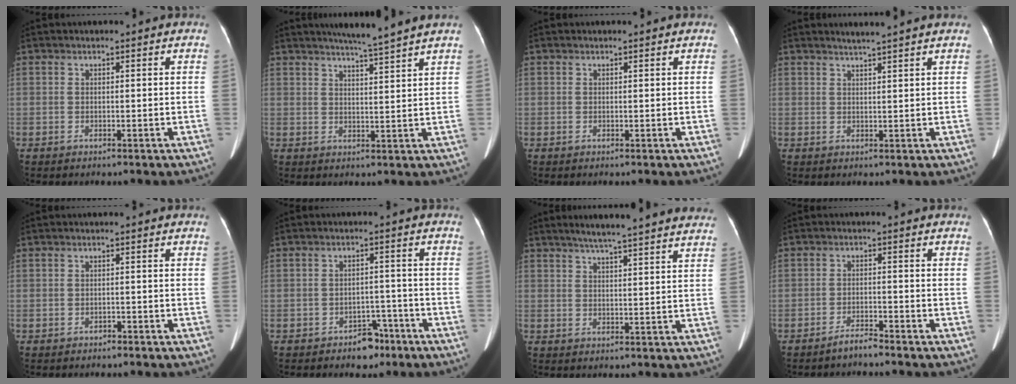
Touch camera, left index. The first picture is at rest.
{"total": 6.5, "force": [5.6, -1.5, 2.9], "torque": [-0.045, -0.006, 0.081]}
{"total": 0.0}
{"total": 3.6, "force": [3.1, -0.7, 1.6], "torque": [-0.024, 0.009, 0.044]}
{"total": 0.9, "force": [-0.8, 0.4, 0.1], "torque": [-0.005, 0.001, -0.012]}
{"total": 4.6, "force": [-3.2, 2.7, 1.8], "torque": [-0.024, 0.010, -0.041]}
{"total": 17.0, "force": [14.9, 0.6, 8.1], "torque": [-0.117, 0.013, 0.183]}
{"total": 2.4, "force": [-2.3, -0.1, 0.6], "torque": [-0.014, -0.007, -0.041]}